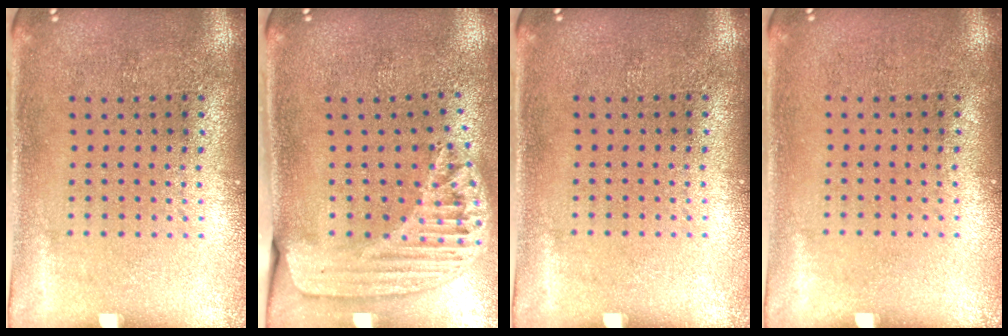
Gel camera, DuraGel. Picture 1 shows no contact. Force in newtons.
{"total": 1.7, "press": 1.5, "slide": 0.7}
{"total": 0.0}
{"total": 0.0}